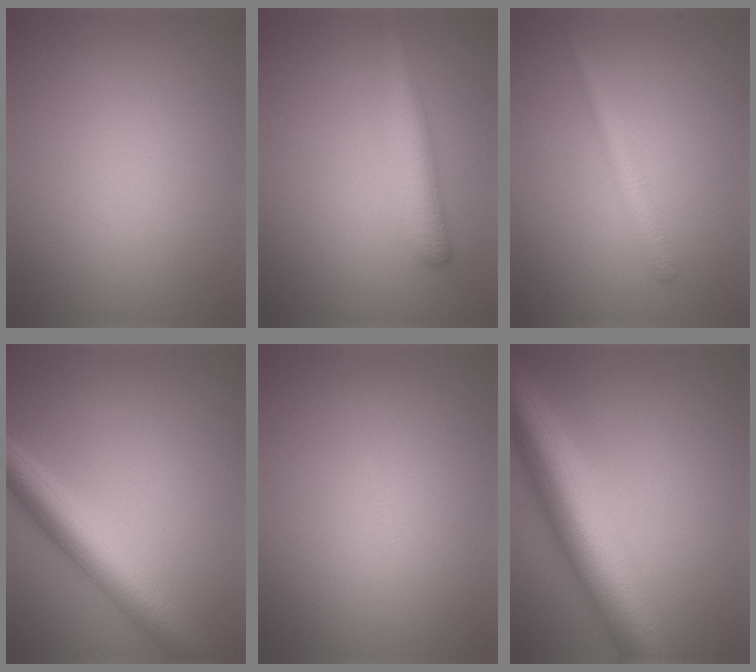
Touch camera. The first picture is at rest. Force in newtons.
{"total": 3.6, "press": 3.6, "slide": 0.1}
{"total": 1.8, "press": 1.8, "slide": 0.0}
{"total": 6.3, "press": 6.3, "slide": 0.1}
{"total": 0.0}
{"total": 11.5, "press": 11.5, "slide": 0.3}